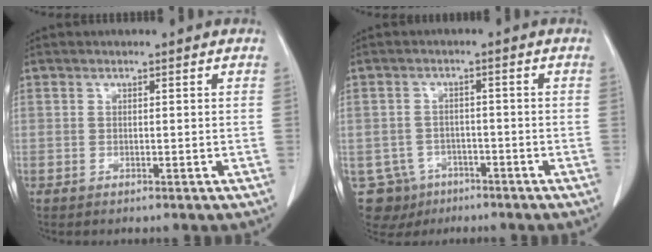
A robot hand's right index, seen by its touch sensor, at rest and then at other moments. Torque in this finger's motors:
{"motor_torque": [-0.84, 0.54, -0.85, -0.21]}